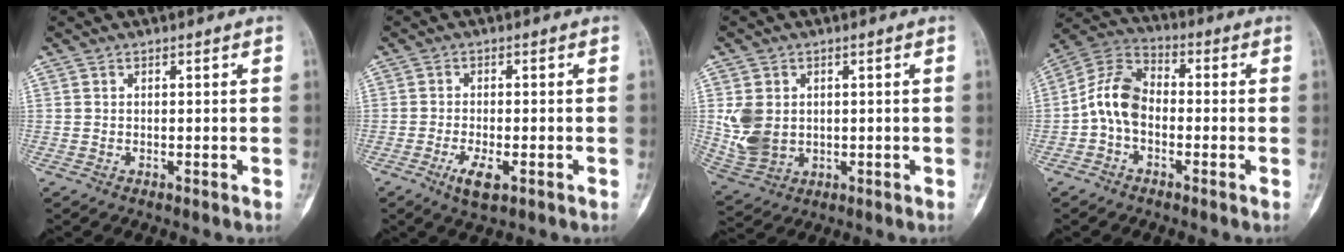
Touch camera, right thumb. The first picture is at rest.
{"total": 4.5, "force": [-2.0, 1.6, 3.7], "torque": [-0.070, -0.001, -0.033]}
{"total": 8.2, "force": [0.8, 6.4, 5.1], "torque": [-0.094, -0.004, 0.033]}
{"total": 9.2, "force": [-1.7, 6.2, 6.6], "torque": [-0.117, 0.033, -0.049]}